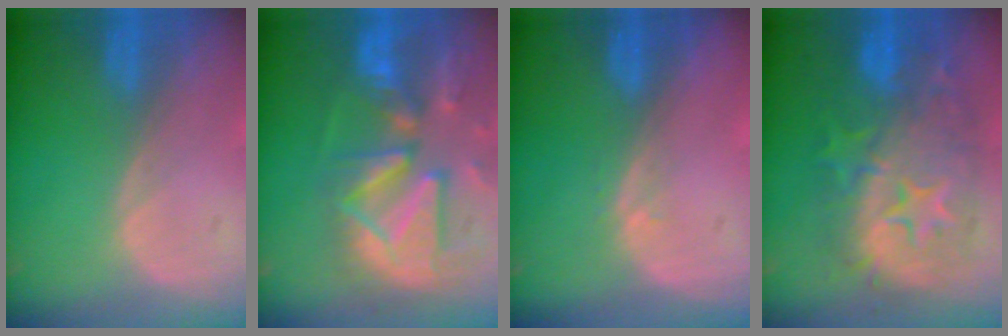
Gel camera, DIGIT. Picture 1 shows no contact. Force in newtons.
{"total": 13.1, "press": 11.4, "slide": 6.6}
{"total": 1.0, "press": 0.7, "slide": 0.7}
{"total": 12.4, "press": 12.3, "slide": 1.0}